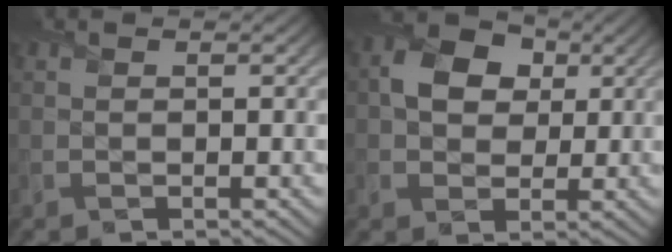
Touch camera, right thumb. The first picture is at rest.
{"total": 6.2, "force": [1.4, 4.9, 3.6], "torque": [-0.073, 0.012, 0.015]}